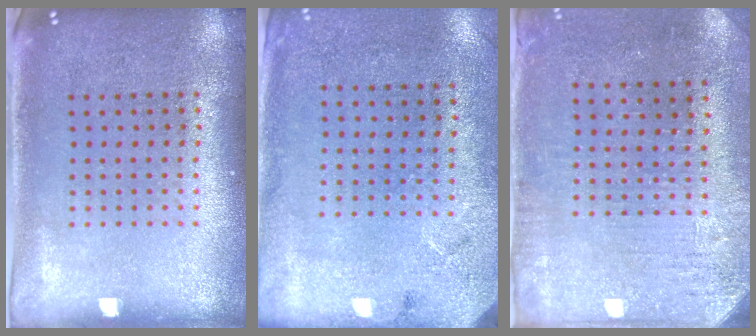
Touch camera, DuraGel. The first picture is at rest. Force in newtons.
{"total": 2.7, "press": 2.2, "slide": 1.7}
{"total": 3.1, "press": 2.6, "slide": 1.7}